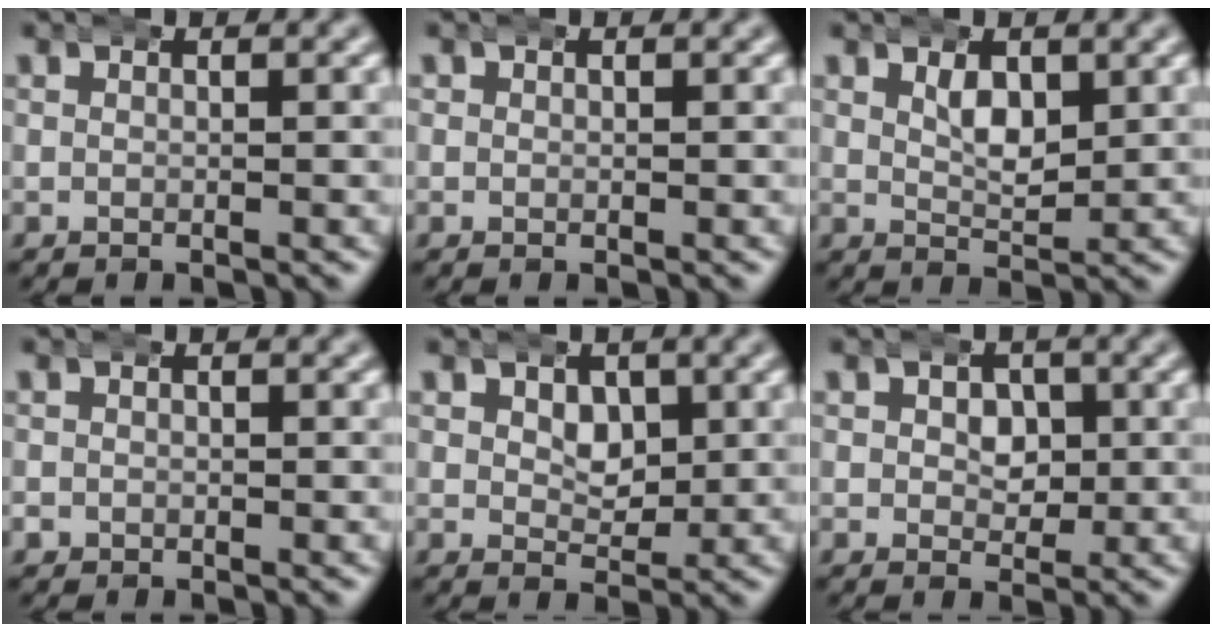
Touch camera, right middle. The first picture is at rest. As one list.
[{"total": 0.8, "force": [0.2, 0.8, 0.0], "torque": [-0.003, -0.003, 0.001]}, {"total": 2.3, "force": [1.2, 1.0, 1.7], "torque": [-0.025, -0.013, 0.022]}, {"total": 1.6, "force": [-0.3, 1.6, 0.1], "torque": [-0.011, -0.006, -0.007]}, {"total": 2.5, "force": [1.1, 1.8, 1.3], "torque": [-0.021, -0.017, 0.026]}, {"total": 2.7, "force": [0.5, 2.4, 1.2], "torque": [-0.018, -0.015, 0.010]}]